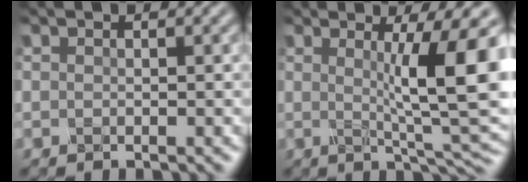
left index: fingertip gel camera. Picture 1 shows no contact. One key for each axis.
{"total": 8.2, "fx": 1.4, "fy": 1.2, "fz": 8.0, "tx": -0.104, "ty": -0.007, "tz": 0.023}